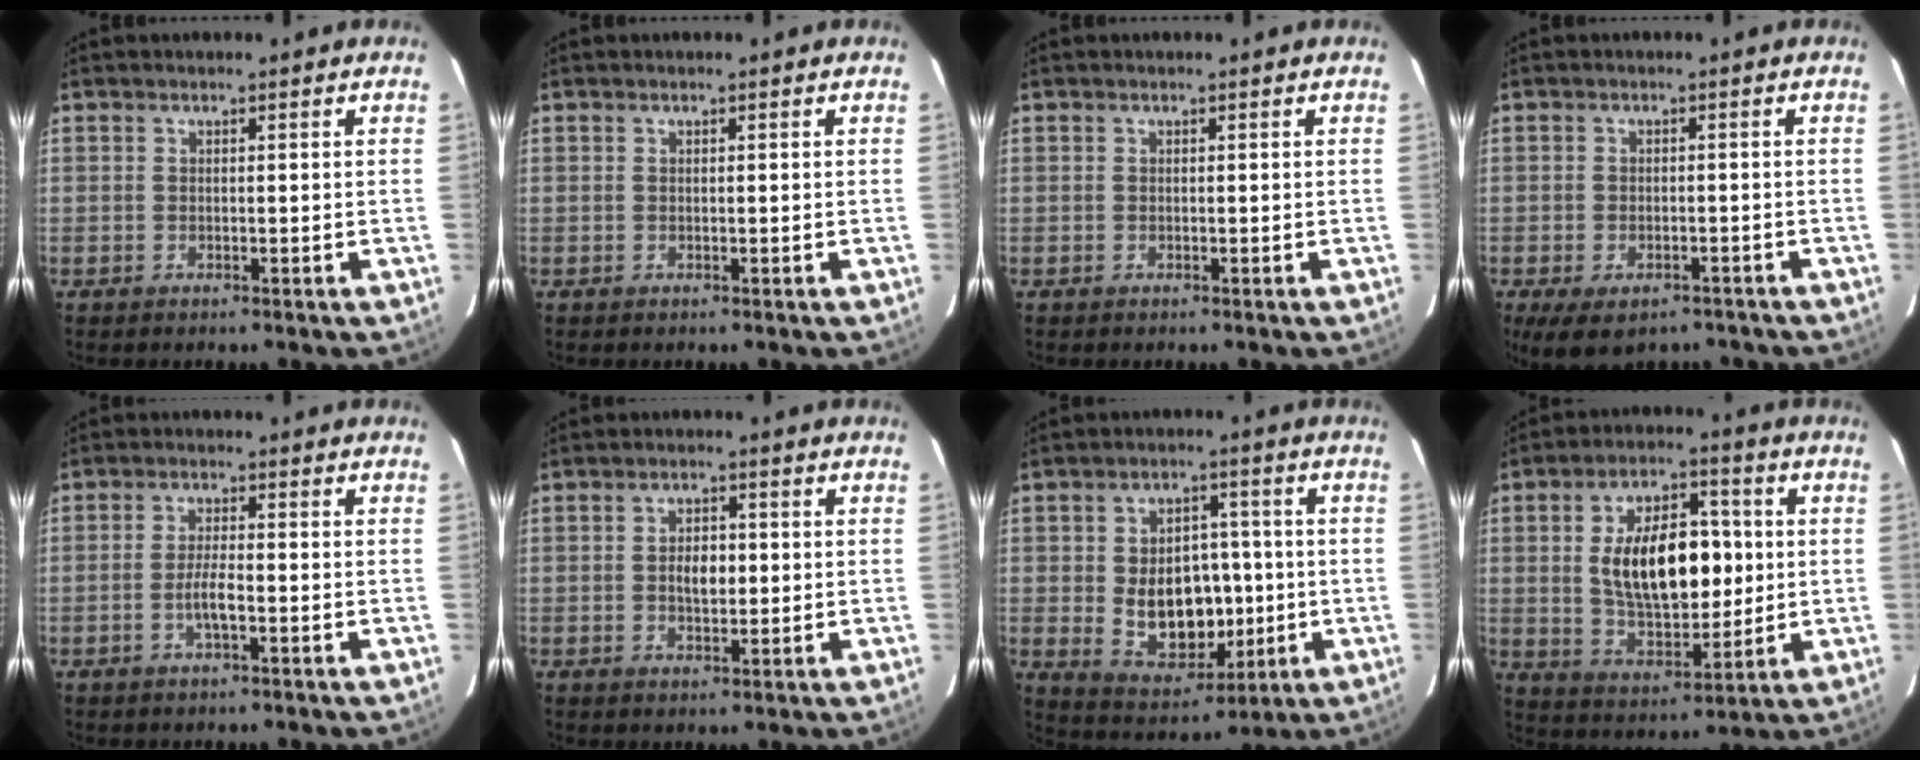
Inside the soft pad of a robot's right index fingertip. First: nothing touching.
{"total": 0.0}
{"total": 0.0}
{"total": 9.5, "force": [-6.6, 4.5, 5.1], "torque": [-0.102, -0.023, -0.091]}
{"total": 3.7, "force": [-1.4, 0.7, 3.3], "torque": [-0.067, -0.002, -0.027]}
{"total": 4.5, "force": [-0.1, 2.5, 3.7], "torque": [-0.065, 0.005, 0.002]}
{"total": 12.9, "force": [-1.2, 9.1, 9.0], "torque": [-0.175, 0.001, 0.009]}
{"total": 17.0, "force": [1.4, 8.9, 14.4], "torque": [-0.248, 0.013, 0.038]}